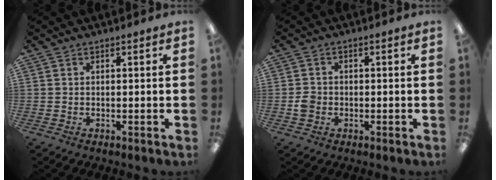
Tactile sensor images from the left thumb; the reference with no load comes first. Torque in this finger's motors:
{"motor_torque": [-0.04, 0.05, 0.16, -0.17, 0.00]}